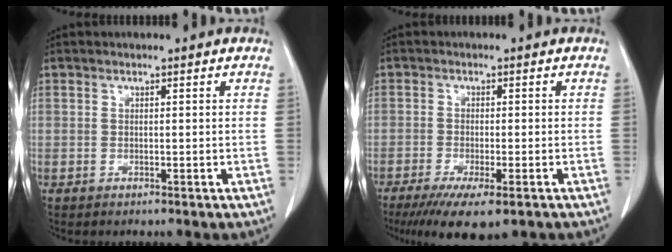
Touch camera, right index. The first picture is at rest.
{"total": 8.9, "force": [-5.9, 1.8, 6.4], "torque": [-0.096, -0.020, -0.088]}